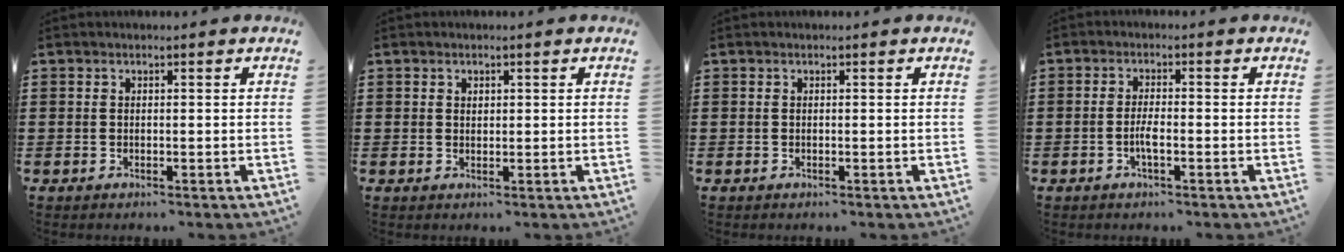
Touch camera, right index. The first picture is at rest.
{"total": 0.7, "force": [0.5, 0.5, 0.2], "torque": [-0.006, 0.003, 0.009]}
{"total": 0.0}
{"total": 2.7, "force": [-1.0, 0.6, 2.5], "torque": [-0.059, -0.003, -0.022]}